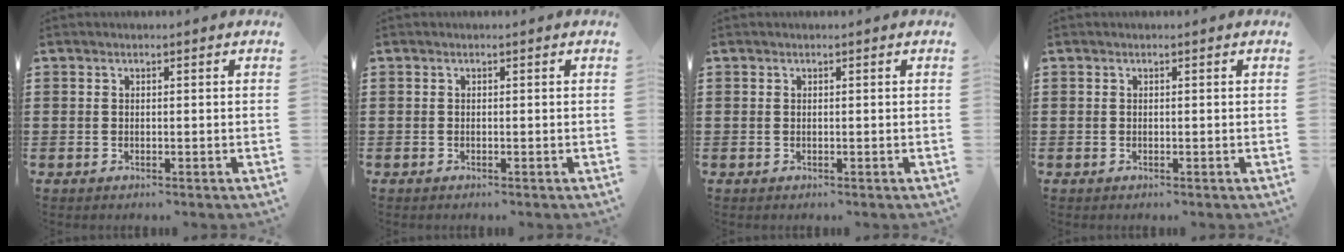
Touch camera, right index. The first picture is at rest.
{"total": 0.0}
{"total": 0.0}
{"total": 0.0}